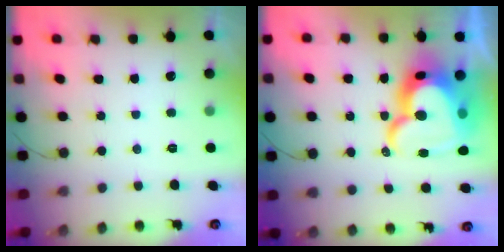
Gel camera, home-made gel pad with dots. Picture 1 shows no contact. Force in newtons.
{"total": 26.1, "press": 26.0, "slide": 2.7}